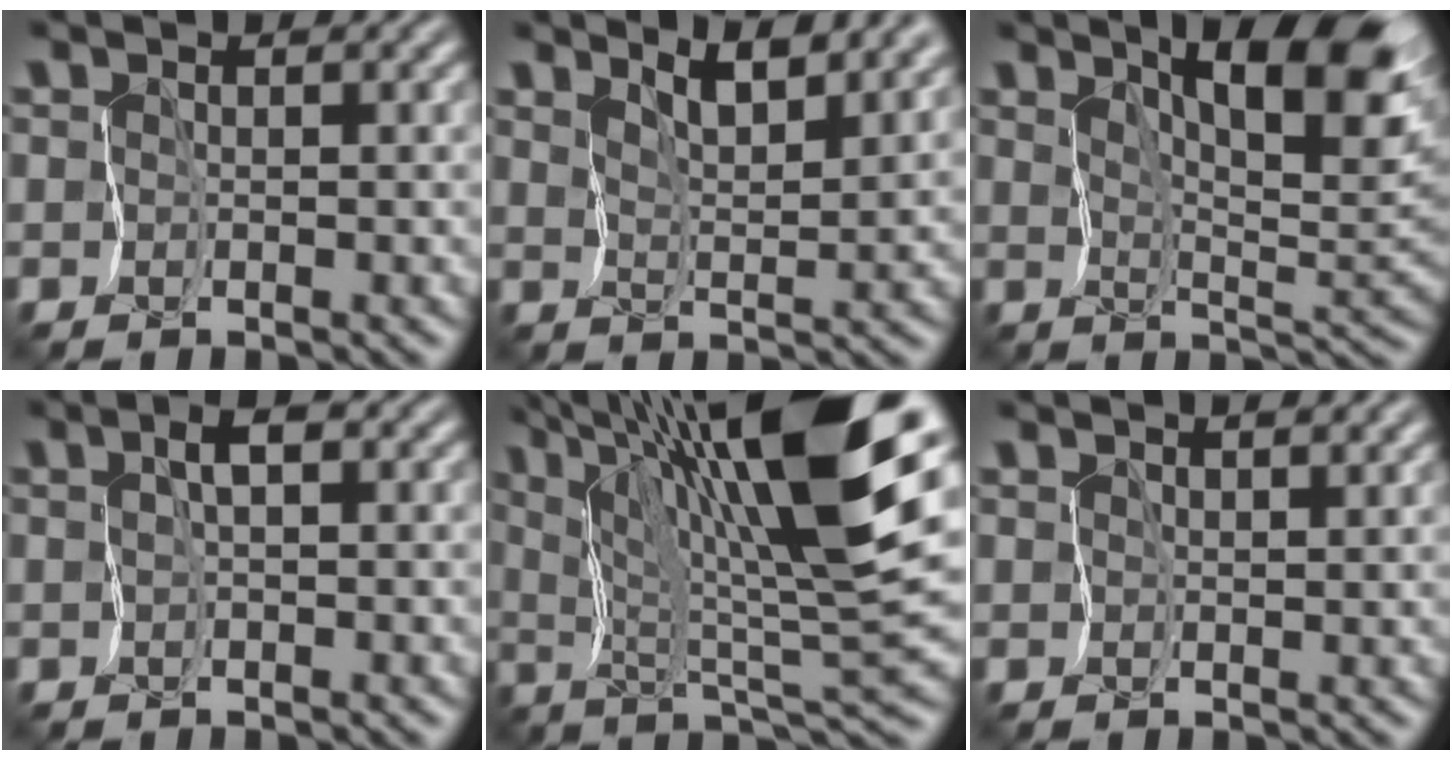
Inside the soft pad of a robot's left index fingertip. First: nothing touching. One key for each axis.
{"total": 4.4, "fx": 3.6, "fy": 0.7, "fz": 2.5, "tx": -0.041, "ty": 0.001, "tz": 0.063}
{"total": 10.2, "fx": 5.7, "fy": 2.4, "fz": 8.0, "tx": -0.119, "ty": 0.007, "tz": 0.092}
{"total": 1.9, "fx": 0.1, "fy": 0.8, "fz": 1.7, "tx": -0.028, "ty": 0.010, "tz": -0.004}
{"total": 15.0, "fx": 7.5, "fy": 2.2, "fz": 12.8, "tx": -0.207, "ty": 0.013, "tz": 0.135}
{"total": 3.0, "fx": 2.1, "fy": 1.1, "fz": 1.9, "tx": -0.021, "ty": 0.010, "tz": 0.025}